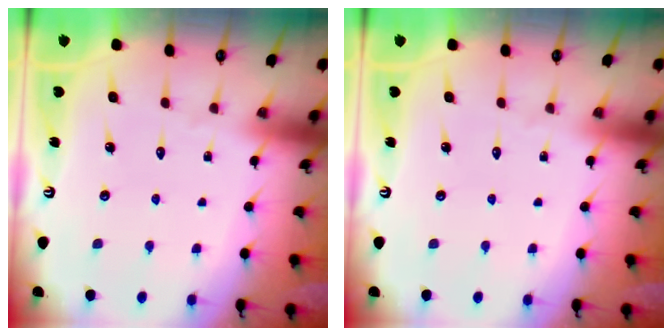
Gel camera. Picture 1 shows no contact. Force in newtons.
{"total": 0.0}